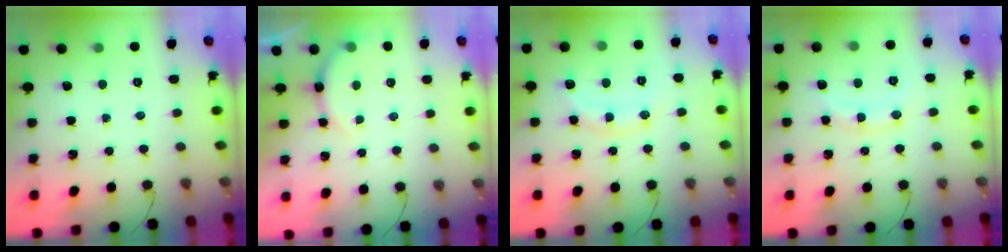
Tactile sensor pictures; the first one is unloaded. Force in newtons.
{"total": 6.3, "press": 6.3, "slide": 0.8}
{"total": 11.8, "press": 11.7, "slide": 0.8}
{"total": 8.5, "press": 8.5, "slide": 0.8}